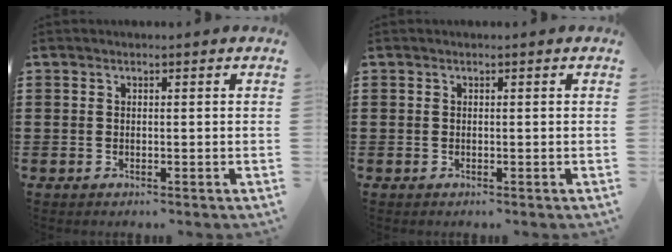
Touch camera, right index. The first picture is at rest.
{"total": 0.0}